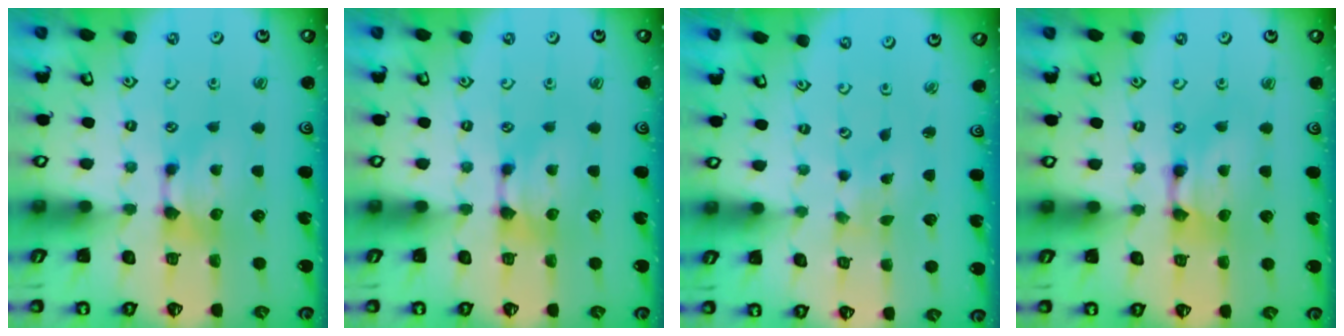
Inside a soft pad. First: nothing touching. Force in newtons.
{"total": 0.0}
{"total": 5.1, "press": 5.1, "slide": 0.7}
{"total": 2.1, "press": 2.1, "slide": 0.1}